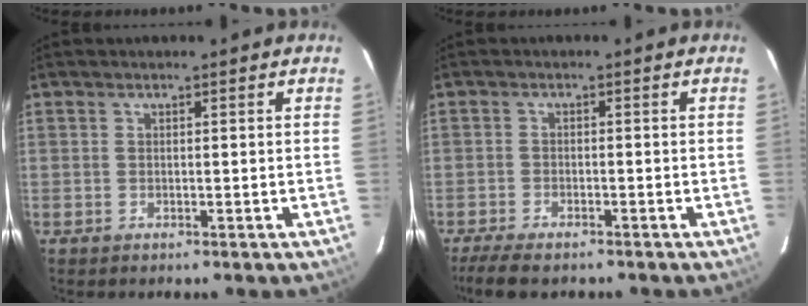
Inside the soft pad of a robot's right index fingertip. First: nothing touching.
{"total": 7.1, "force": [-5.8, 2.0, 3.6], "torque": [-0.095, -0.024, -0.103]}